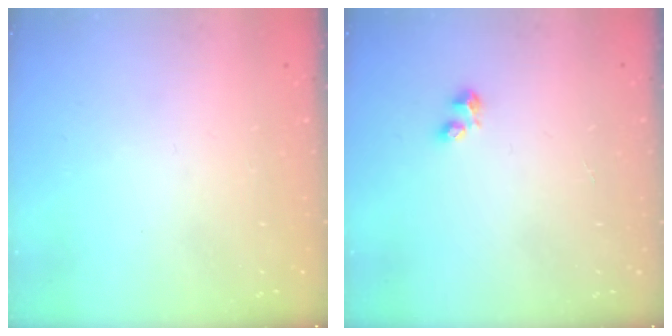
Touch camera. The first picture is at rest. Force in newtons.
{"total": 2.9, "press": 2.8, "slide": 0.6}